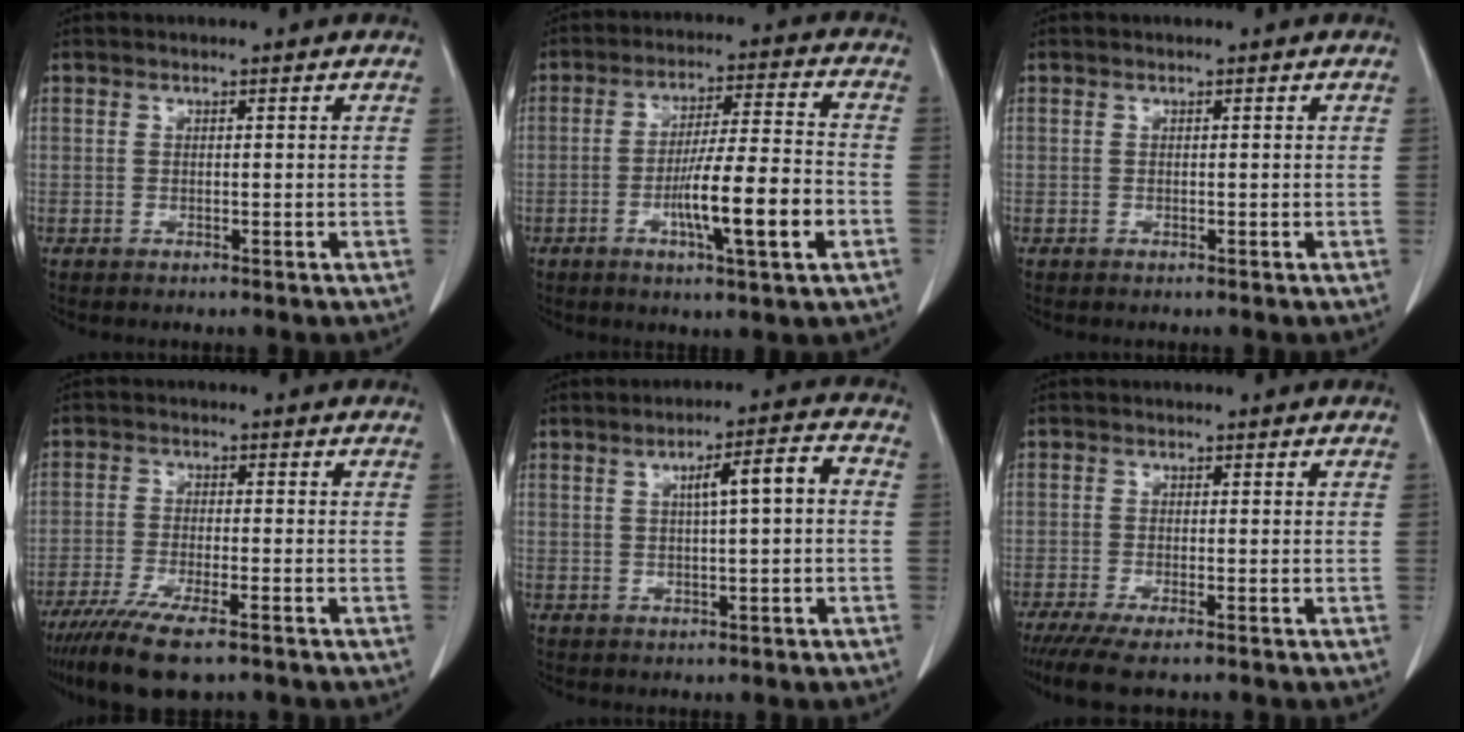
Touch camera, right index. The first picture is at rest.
{"total": 12.9, "force": [-4.1, 1.0, 12.2], "torque": [-0.204, 0.000, -0.065]}
{"total": 0.0}
{"total": 11.0, "force": [-7.7, 2.5, 7.4], "torque": [-0.128, -0.024, -0.124]}
{"total": 6.8, "force": [0.9, 1.3, 6.6], "torque": [-0.105, 0.023, 0.017]}
{"total": 6.1, "force": [-4.2, 1.4, 4.2], "torque": [-0.072, -0.015, -0.065]}